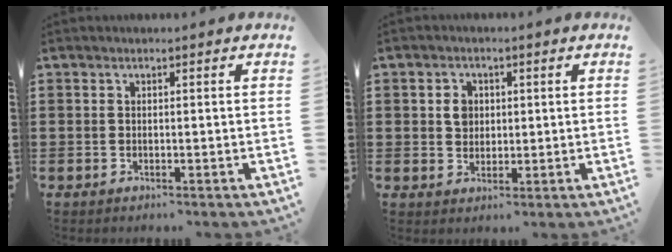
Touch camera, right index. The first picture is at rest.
{"total": 3.2, "force": [0.6, 2.6, 1.7], "torque": [-0.041, 0.011, 0.009]}